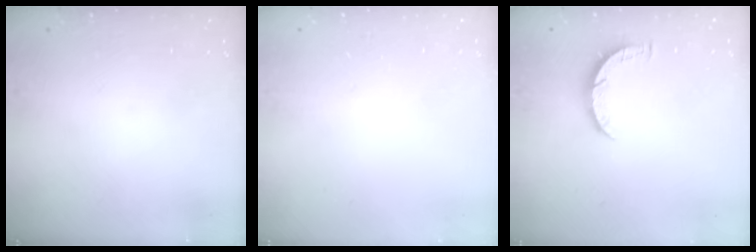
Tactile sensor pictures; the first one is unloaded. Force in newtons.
{"total": 2.4, "press": 2.4, "slide": 0.2}
{"total": 5.2, "press": 5.2, "slide": 0.5}